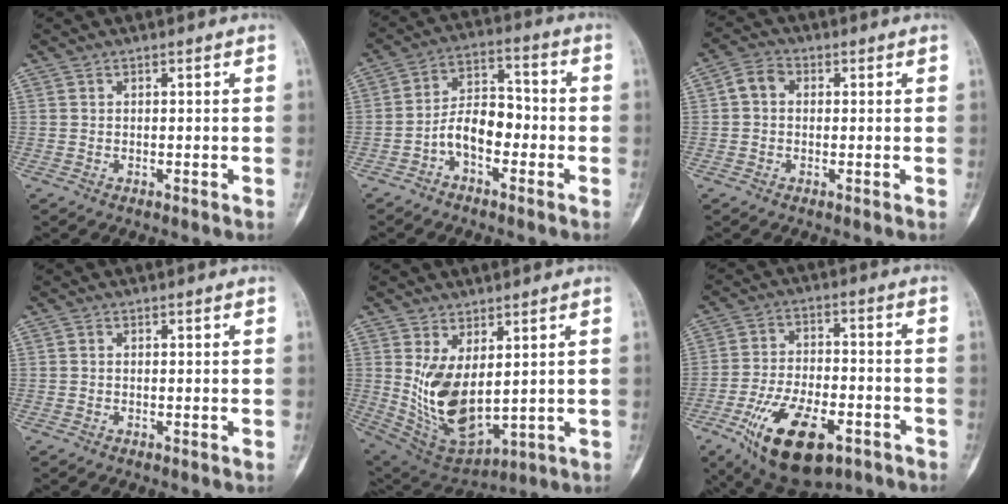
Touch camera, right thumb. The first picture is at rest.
{"total": 8.2, "force": [-2.9, 4.8, 5.9], "torque": [-0.089, 0.043, -0.061]}
{"total": 4.2, "force": [0.4, 3.4, 2.3], "torque": [-0.034, 0.015, 0.000]}
{"total": 0.0}
{"total": 12.8, "force": [2.1, 6.6, 10.8], "torque": [-0.187, -0.027, 0.068]}
{"total": 18.3, "force": [-8.9, 8.7, 13.3], "torque": [-0.232, 0.031, -0.136]}